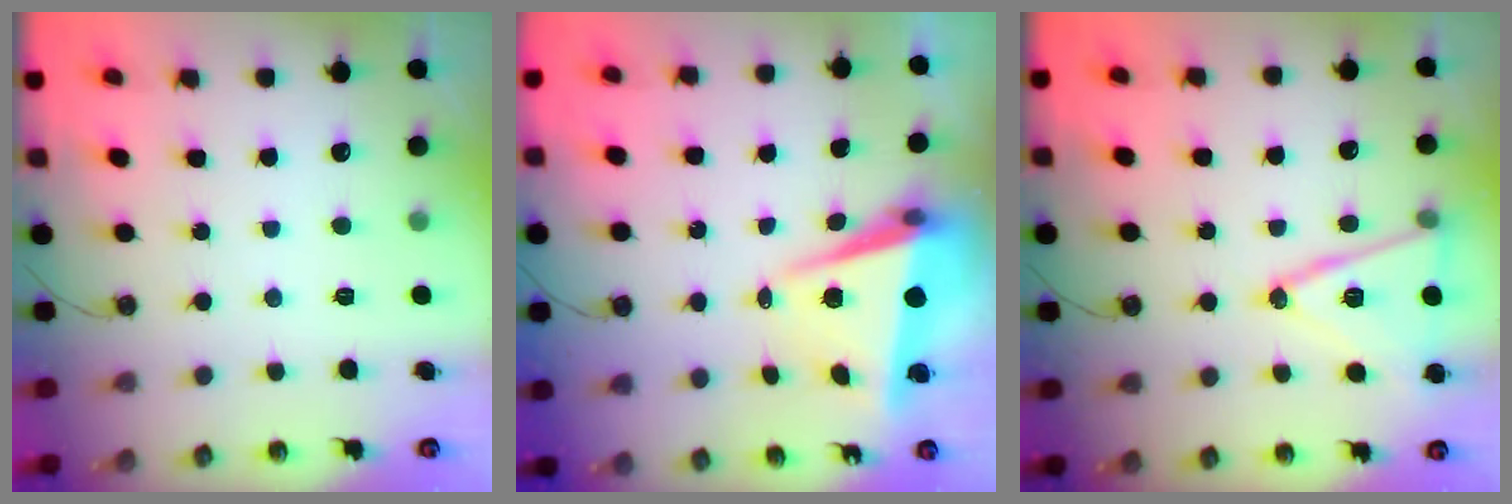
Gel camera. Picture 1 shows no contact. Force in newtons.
{"total": 6.5, "press": 6.2, "slide": 1.9}
{"total": 15.0, "press": 14.6, "slide": 3.4}